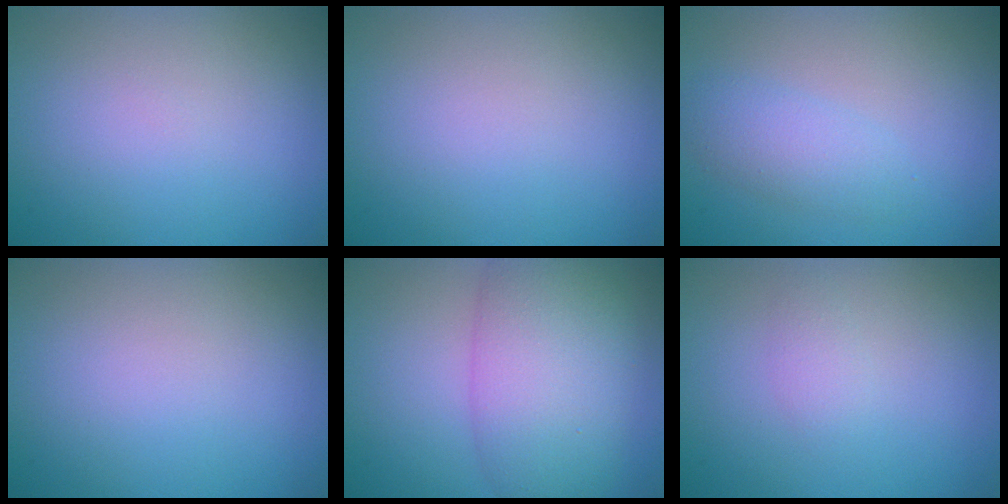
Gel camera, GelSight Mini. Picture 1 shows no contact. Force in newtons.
{"total": 0.0}
{"total": 2.4, "press": 2.4, "slide": 0.1}
{"total": 0.0}
{"total": 8.6, "press": 8.6, "slide": 0.3}
{"total": 1.2, "press": 1.2, "slide": 0.0}